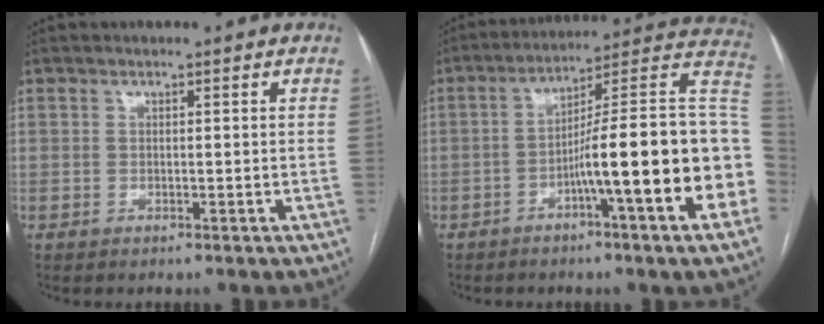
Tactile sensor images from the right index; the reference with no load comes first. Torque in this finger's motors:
{"motor_torque": [2.14, 0.00, 1.05, 0.21]}